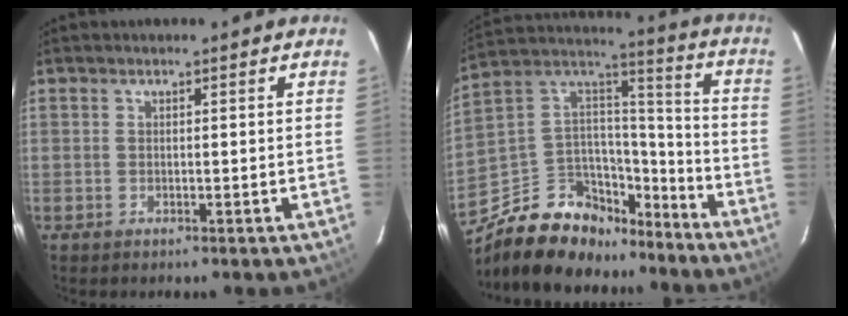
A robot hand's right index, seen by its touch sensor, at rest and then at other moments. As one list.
[{"total": 21.3, "force": [-14.9, 12.2, 9.2], "torque": [-0.203, 0.065, -0.230]}]